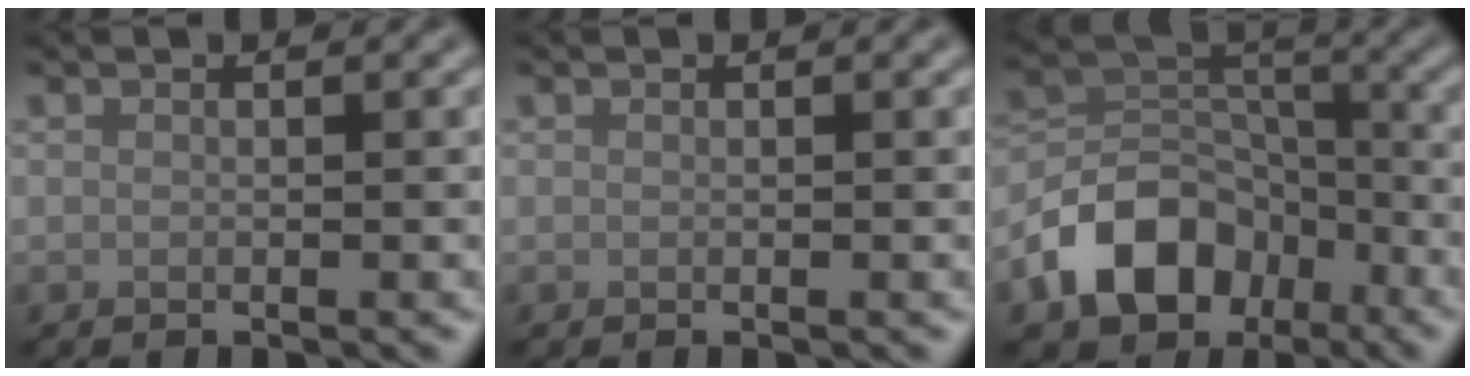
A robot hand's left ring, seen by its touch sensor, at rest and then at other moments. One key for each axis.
{"total": 0.0}
{"total": 8.9, "fx": -4.7, "fy": 6.2, "fz": 4.3, "tx": -0.071, "ty": -0.002, "tz": -0.093}